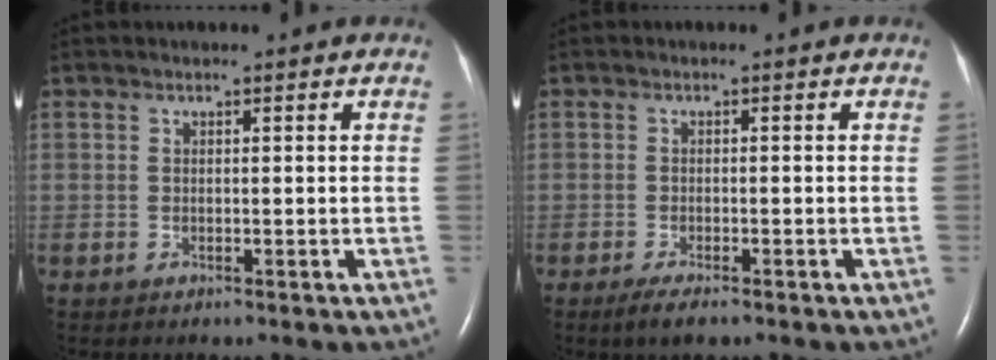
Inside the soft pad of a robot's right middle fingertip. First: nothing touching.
{"total": 2.9, "force": [-2.0, 0.6, 2.0], "torque": [-0.044, -0.007, -0.032]}